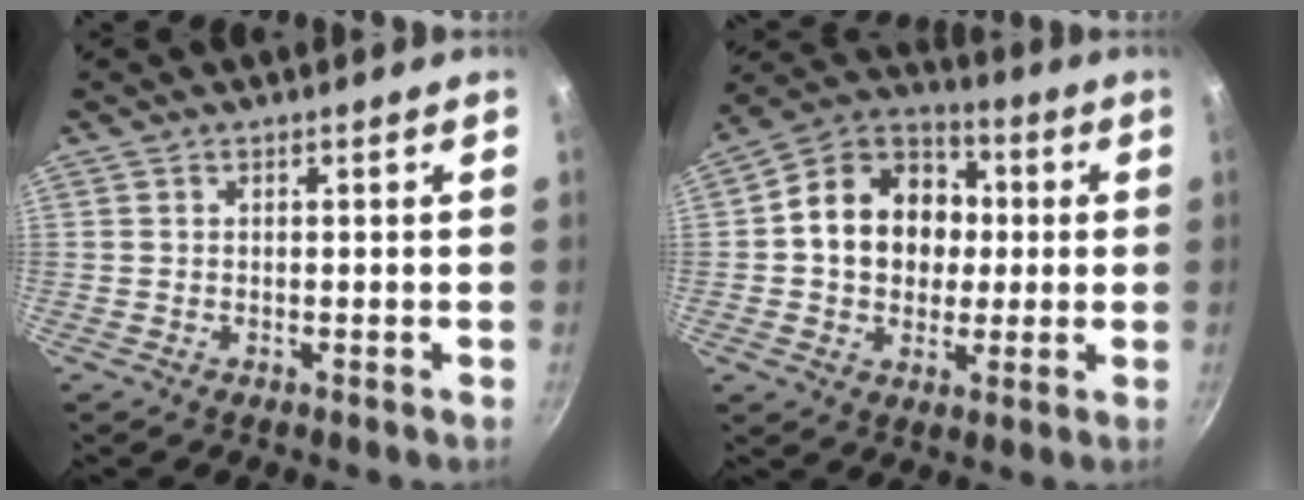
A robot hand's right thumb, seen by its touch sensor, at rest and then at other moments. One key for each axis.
{"total": 16.5, "fx": 1.3, "fy": 13.3, "fz": 9.6, "tx": -0.124, "ty": 0.026, "tz": 0.008}